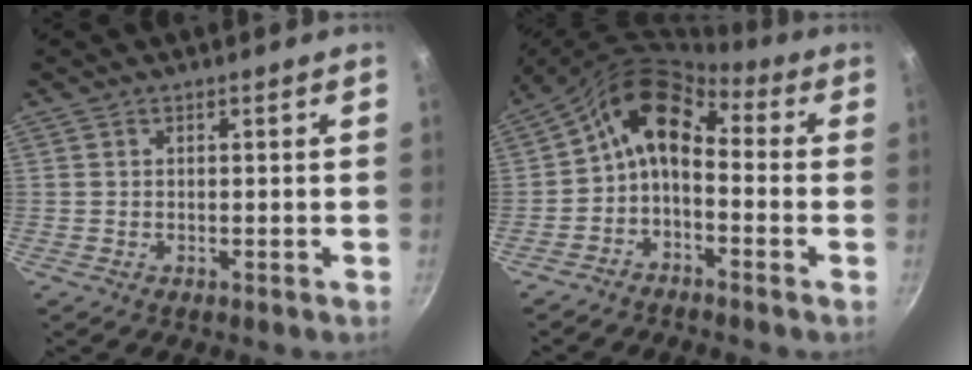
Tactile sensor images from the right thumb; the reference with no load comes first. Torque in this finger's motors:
{"motor_torque": [-0.74, 1.07, 1.34, -0.24, 0.14]}